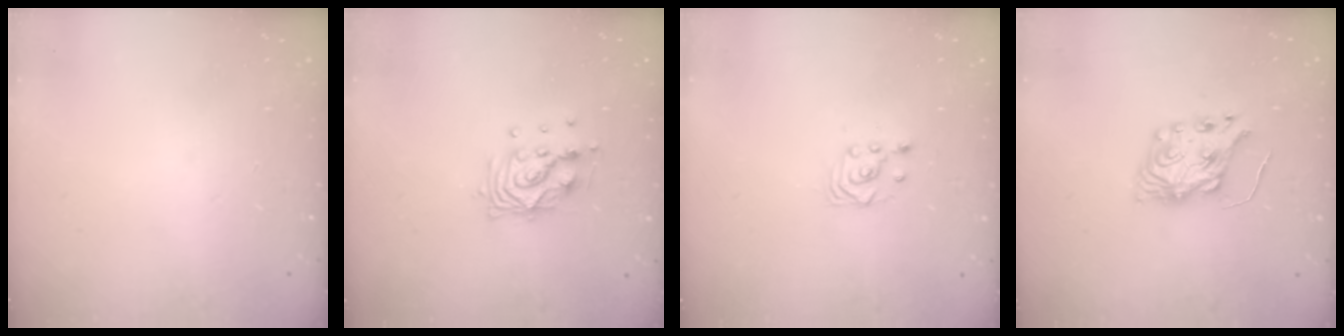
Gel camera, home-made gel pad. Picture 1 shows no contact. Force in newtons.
{"total": 10.6, "press": 10.5, "slide": 0.8}
{"total": 3.8, "press": 3.8, "slide": 0.3}
{"total": 7.1, "press": 7.0, "slide": 0.7}